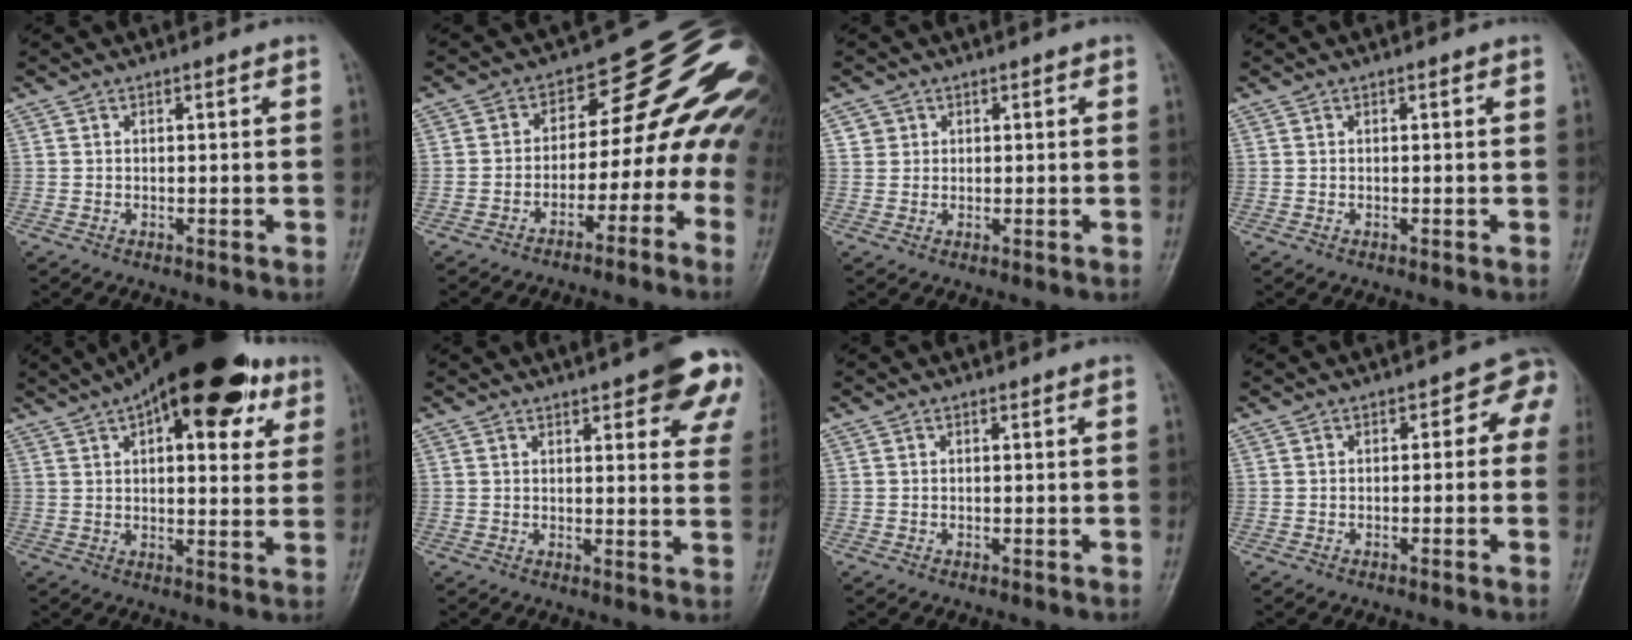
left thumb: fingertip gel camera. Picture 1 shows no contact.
{"total": 17.8, "force": [-6.0, 11.7, 12.0], "torque": [-0.132, 0.108, -0.086]}
{"total": 2.2, "force": [0.8, 2.1, 0.2], "torque": [0.017, -0.001, 0.008]}
{"total": 0.0}
{"total": 22.5, "force": [11.1, 9.6, 17.1], "torque": [-0.223, 0.004, 0.158]}
{"total": 15.7, "force": [8.8, 4.9, 12.0], "torque": [-0.124, -0.025, 0.098]}
{"total": 0.0}
{"total": 4.2, "force": [-0.2, 2.9, 3.0], "torque": [0.001, 0.019, -0.014]}